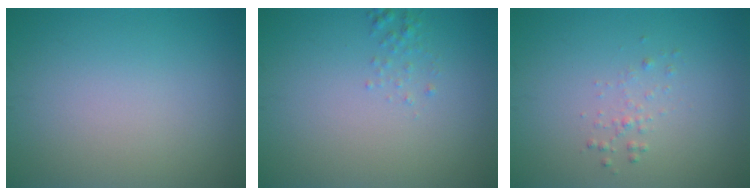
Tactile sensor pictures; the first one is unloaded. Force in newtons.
{"total": 0.8, "press": 0.8, "slide": 0.1}
{"total": 0.9, "press": 0.9, "slide": 0.0}